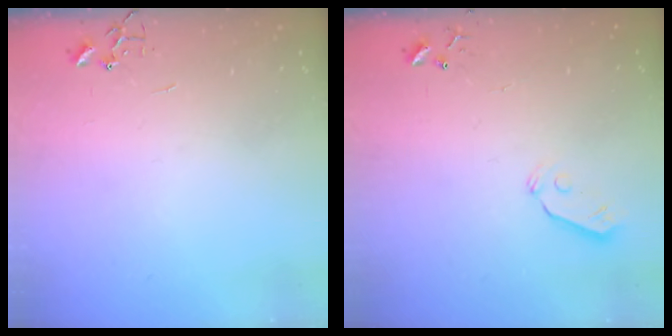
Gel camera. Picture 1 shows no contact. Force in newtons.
{"total": 5.5, "press": 5.4, "slide": 0.6}